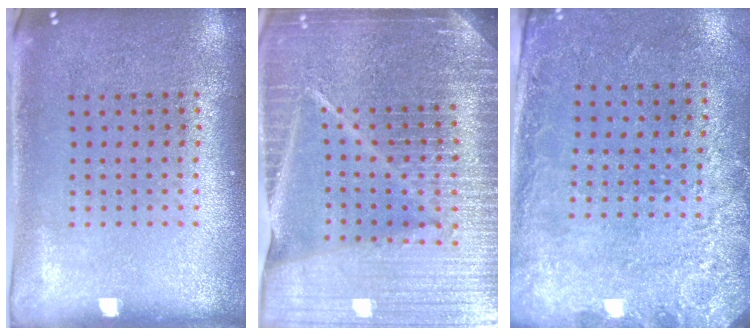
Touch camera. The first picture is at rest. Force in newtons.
{"total": 6.2, "press": 5.4, "slide": 3.1}
{"total": 2.7, "press": 1.9, "slide": 1.9}